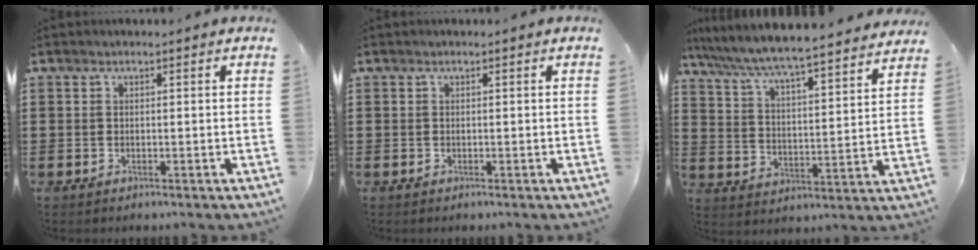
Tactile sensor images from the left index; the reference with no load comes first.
{"total": 0.0}
{"total": 5.6, "force": [5.3, -0.4, 1.7], "torque": [-0.061, -0.043, 0.083]}